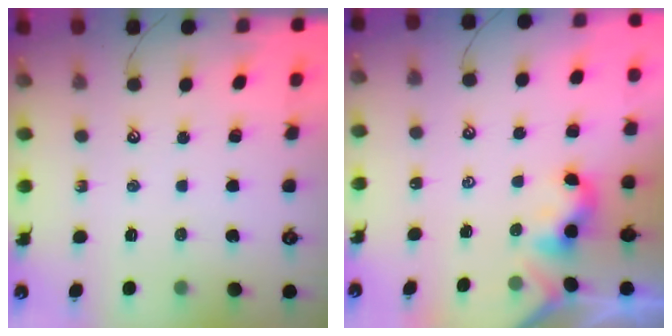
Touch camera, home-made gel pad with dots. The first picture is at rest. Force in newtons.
{"total": 2.2, "press": 2.2, "slide": 0.2}